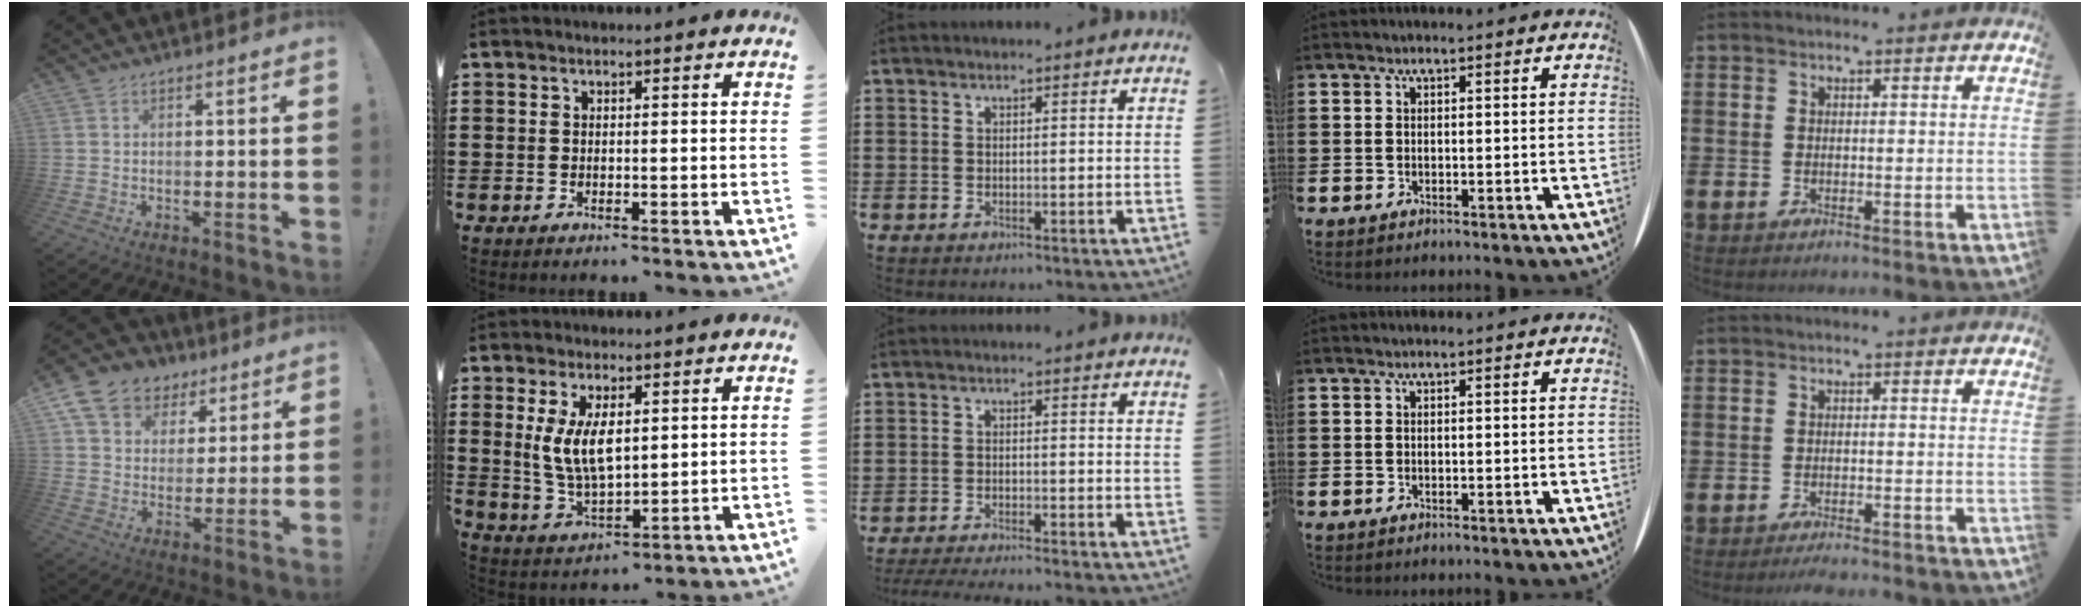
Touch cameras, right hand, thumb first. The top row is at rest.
{"thumb": {"total": 13.3, "force": [7.5, 9.9, 4.8], "torque": [-0.071, -0.047, 0.147]}, "index": {"total": 7.3, "force": [1.4, 3.4, 6.3], "torque": [-0.139, 0.002, 0.023]}, "middle": {"total": 2.9, "force": [-2.7, -0.3, 0.8], "torque": [-0.021, -0.007, -0.056]}, "little": {"total": 1.5, "force": [-1.4, -0.2, 0.4], "torque": [-0.006, 0.003, -0.027]}}